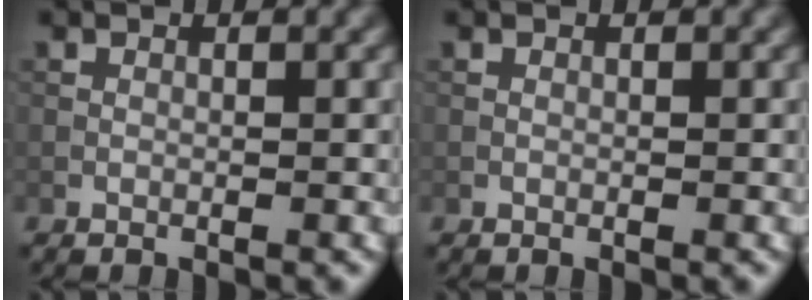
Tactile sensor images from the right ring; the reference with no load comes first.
{"total": 0.0}